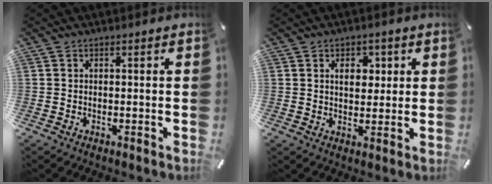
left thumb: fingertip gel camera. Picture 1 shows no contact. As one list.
[{"total": 5.4, "force": [1.5, 3.9, 3.4], "torque": [-0.038, -0.006, 0.016]}]